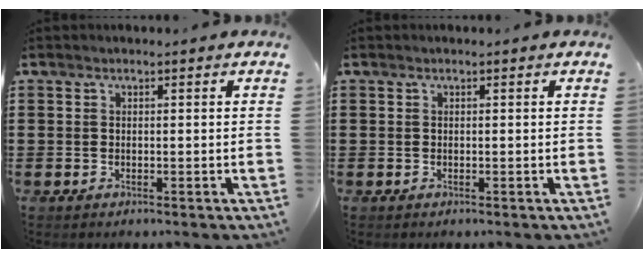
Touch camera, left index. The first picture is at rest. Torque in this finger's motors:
{"motor_torque": [-0.04, -0.03, 0.00, 0.00]}